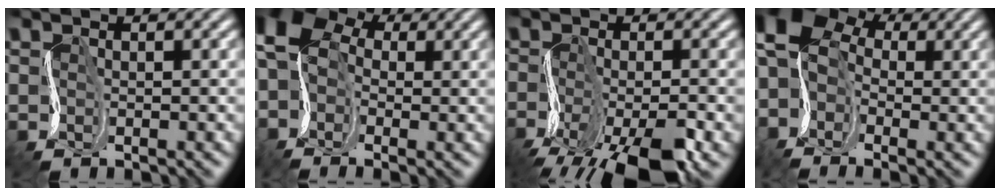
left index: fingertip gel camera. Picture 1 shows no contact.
{"total": 8.2, "force": [0.6, 6.4, 5.2], "torque": [-0.093, 0.029, -0.025]}
{"total": 8.3, "force": [-4.9, 2.4, 6.2], "torque": [-0.117, -0.019, -0.088]}
{"total": 9.4, "force": [0.3, 7.0, 6.3], "torque": [-0.100, 0.028, -0.026]}